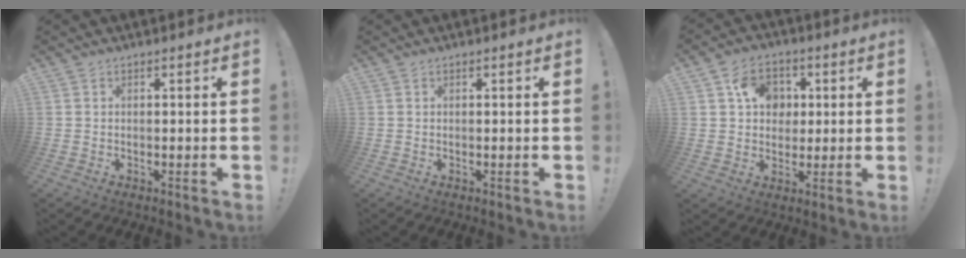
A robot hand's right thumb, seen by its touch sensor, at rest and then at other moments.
{"total": 0.0}
{"total": 10.4, "force": [3.3, 8.8, 4.5], "torque": [-0.065, -0.004, 0.065]}